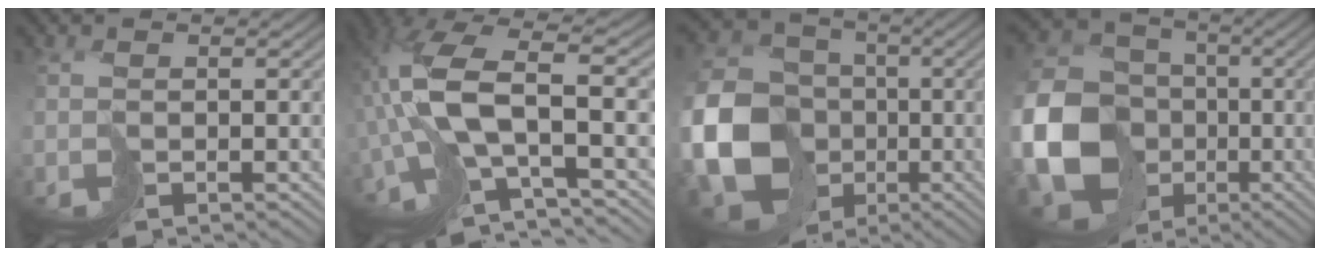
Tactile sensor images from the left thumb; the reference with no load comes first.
{"total": 12.6, "force": [-1.9, 4.7, 11.6], "torque": [-0.266, 0.000, -0.033]}
{"total": 18.0, "force": [-4.3, 15.5, 8.2], "torque": [-0.232, -0.041, -0.085]}
{"total": 16.7, "force": [-3.9, 14.2, 7.7], "torque": [-0.230, -0.035, -0.067]}